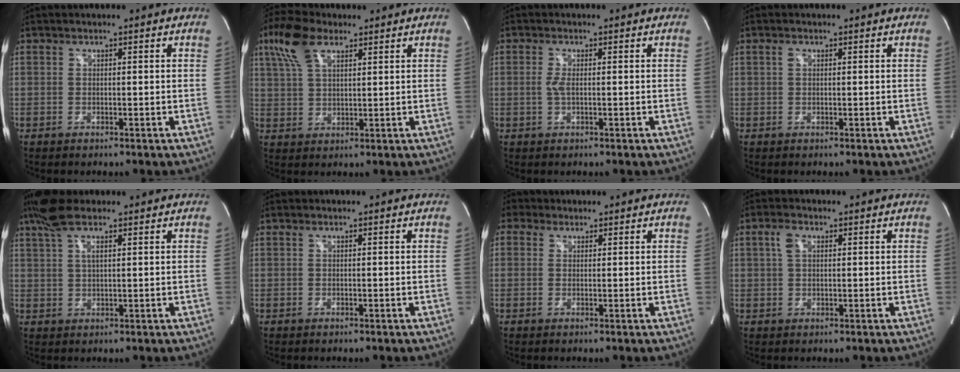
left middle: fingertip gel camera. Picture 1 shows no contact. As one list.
[{"total": 7.8, "force": [4.7, 3.4, 5.3], "torque": [-0.123, 0.026, 0.095]}, {"total": 1.6, "force": [-0.1, 0.4, 1.5], "torque": [-0.035, 0.000, -0.003]}, {"total": 0.7, "force": [0.3, 0.5, 0.4], "torque": [-0.007, 0.004, 0.006]}, {"total": 6.8, "force": [4.8, 1.6, 4.6], "torque": [-0.102, 0.025, 0.090]}, {"total": 0.0}, {"total": 1.3, "force": [0.7, 1.0, -0.1], "torque": [0.000, 0.011, 0.012]}, {"total": 2.5, "force": [1.0, 1.4, 1.8], "torque": [-0.038, 0.010, 0.020]}]